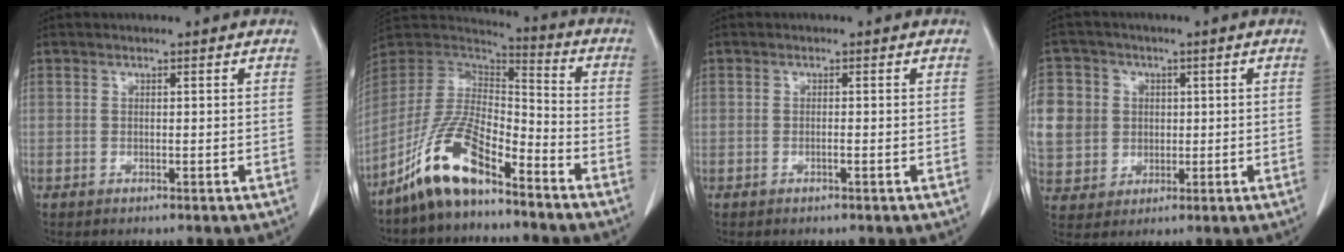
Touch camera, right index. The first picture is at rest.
{"total": 13.1, "force": [-9.2, 3.4, 8.7], "torque": [-0.189, 0.007, -0.176]}
{"total": 0.5, "force": [-0.2, -0.1, 0.4], "torque": [-0.008, 0.001, -0.004]}
{"total": 19.0, "force": [1.8, 17.6, 6.9], "torque": [-0.239, 0.048, 0.055]}